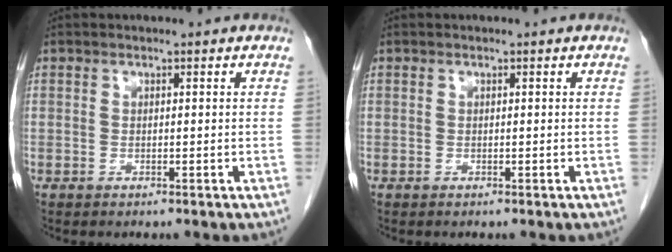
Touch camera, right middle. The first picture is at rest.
{"total": 0.0}